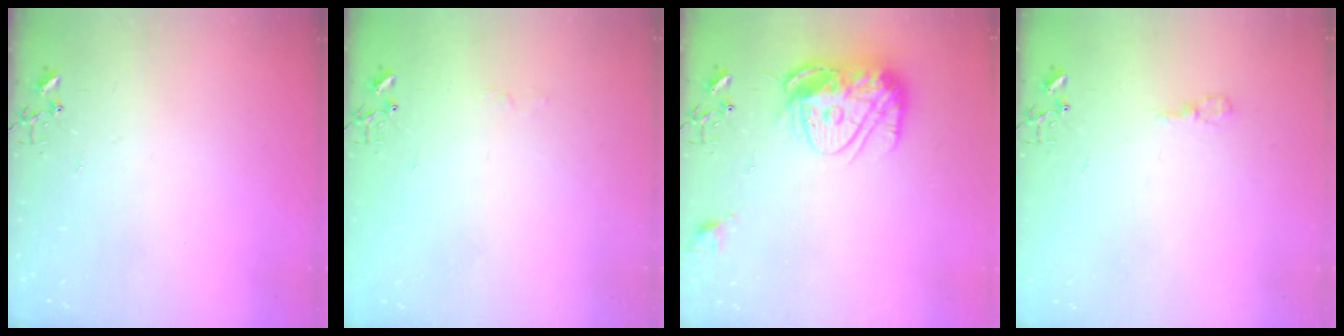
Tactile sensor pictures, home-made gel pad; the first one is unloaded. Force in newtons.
{"total": 3.7, "press": 3.6, "slide": 0.5}
{"total": 16.7, "press": 16.6, "slide": 1.5}
{"total": 4.4, "press": 4.4, "slide": 0.7}